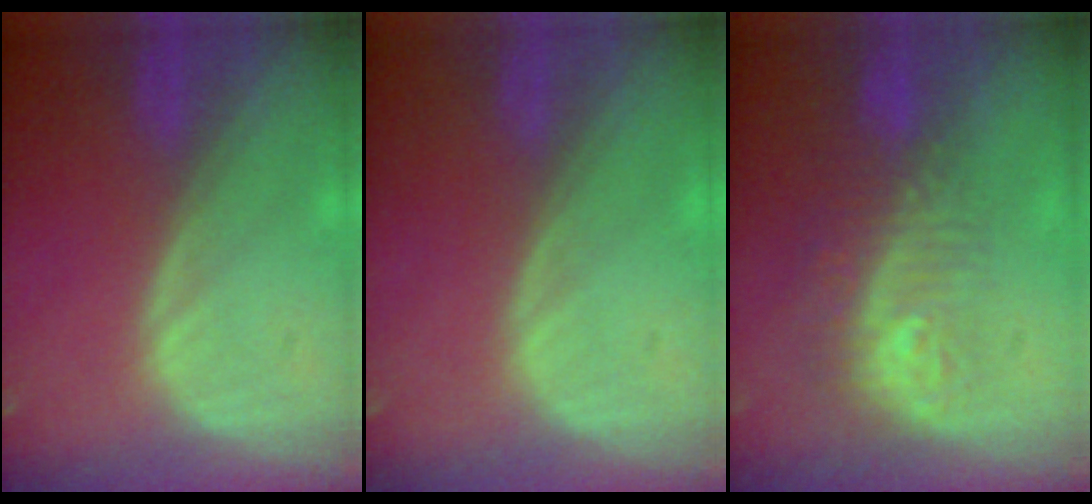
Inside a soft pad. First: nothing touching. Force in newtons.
{"total": 0.0}
{"total": 9.7, "press": 8.0, "slide": 5.4}